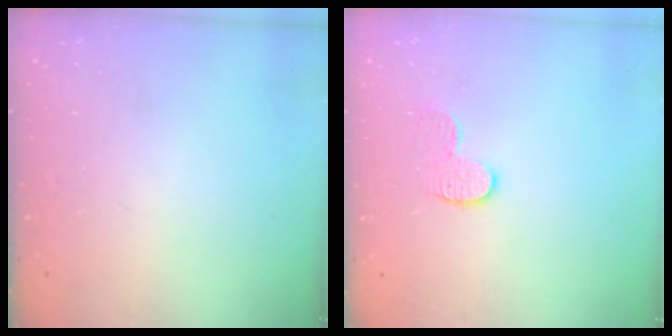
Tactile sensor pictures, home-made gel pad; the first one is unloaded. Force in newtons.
{"total": 8.1, "press": 8.1, "slide": 0.4}